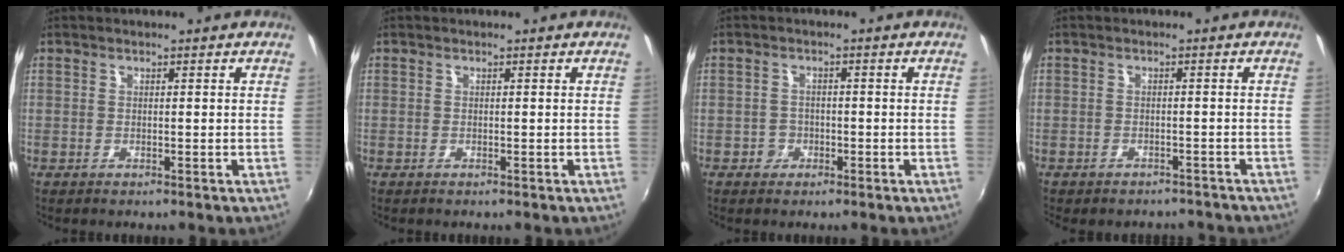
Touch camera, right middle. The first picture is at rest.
{"total": 0.0}
{"total": 2.5, "force": [-1.3, 2.1, 0.3], "torque": [-0.007, 0.003, -0.021]}
{"total": 6.2, "force": [-5.6, 2.4, 1.6], "torque": [-0.036, -0.012, -0.067]}